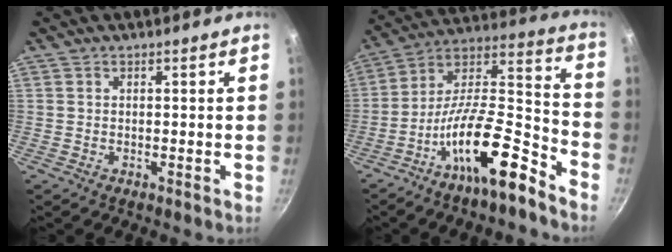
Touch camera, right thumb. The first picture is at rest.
{"total": 18.5, "force": [-11.4, 5.2, 13.6], "torque": [-0.206, 0.097, -0.204]}